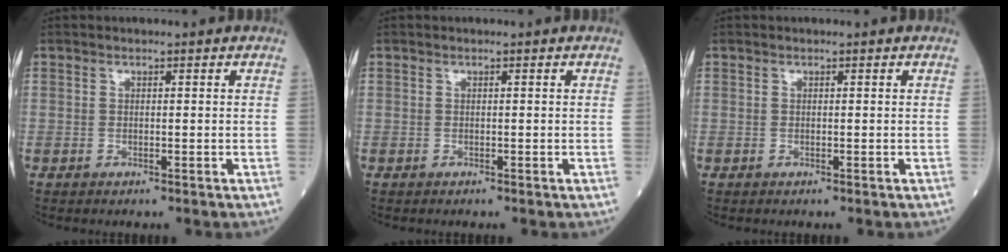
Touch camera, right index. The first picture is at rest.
{"total": 0.0}
{"total": 0.0}